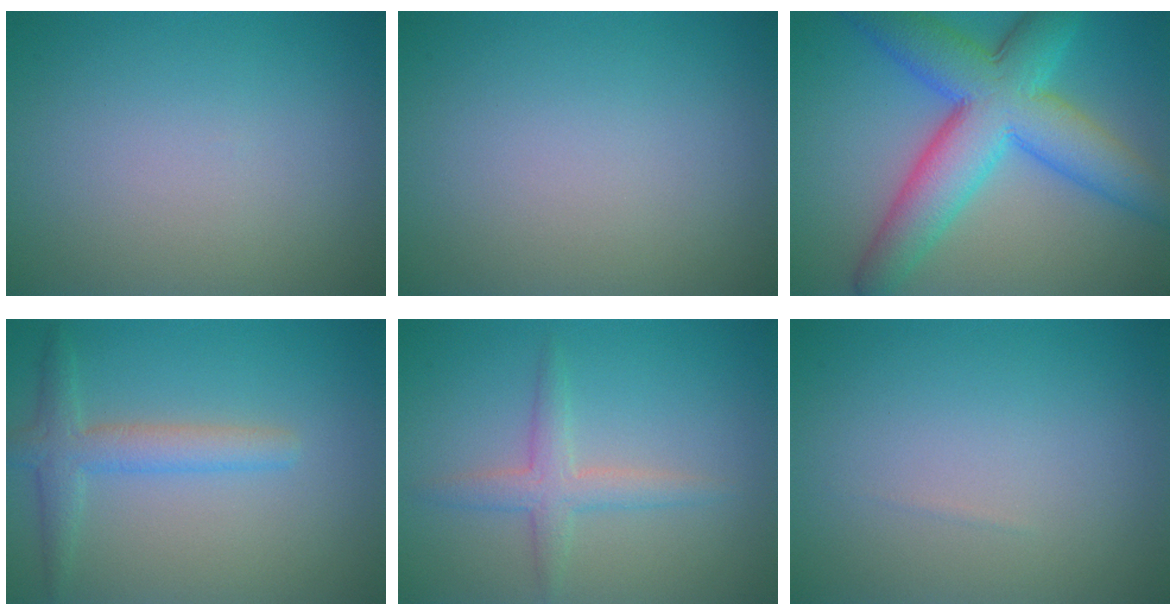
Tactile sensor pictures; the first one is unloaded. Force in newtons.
{"total": 0.0}
{"total": 10.0, "press": 10.0, "slide": 0.3}
{"total": 3.0, "press": 3.0, "slide": 0.1}
{"total": 2.5, "press": 2.5, "slide": 0.1}
{"total": 0.0}